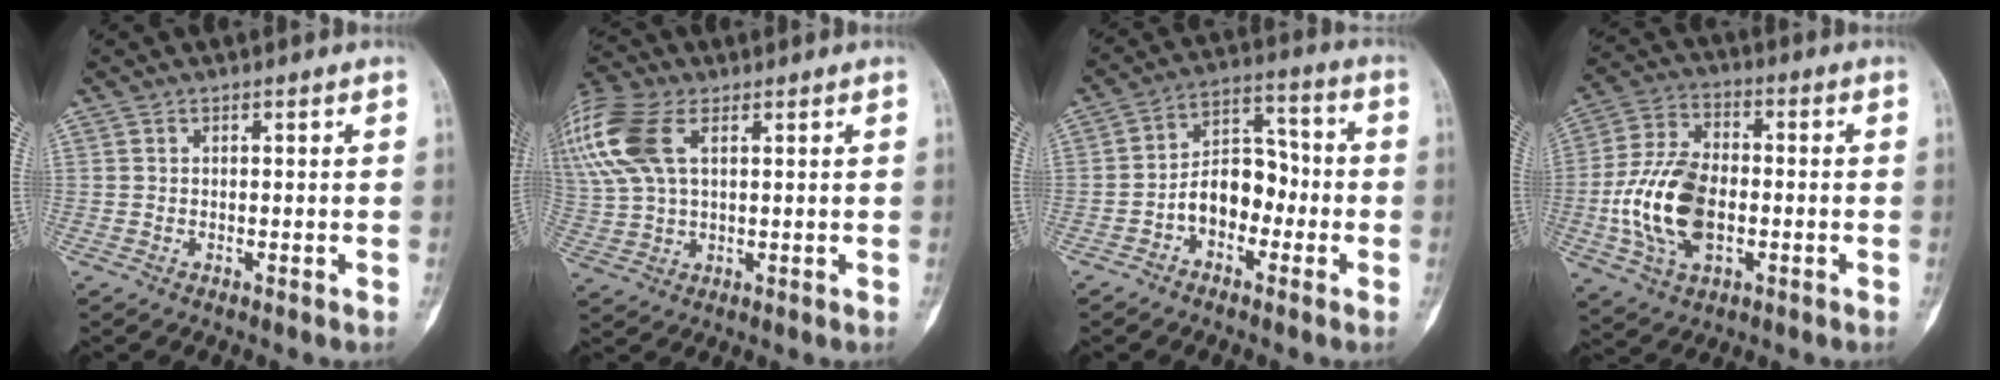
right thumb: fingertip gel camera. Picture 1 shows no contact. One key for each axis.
{"total": 16.7, "fx": 6.5, "fy": 9.2, "fz": 12.3, "tx": -0.311, "ty": 0.019, "tz": 0.126}
{"total": 9.7, "fx": -2.9, "fy": 6.7, "fz": 6.4, "tx": -0.080, "ty": 0.048, "tz": -0.060}
{"total": 15.9, "fx": -2.7, "fy": 9.5, "fz": 12.5, "tx": -0.244, "ty": 0.017, "tz": -0.046}